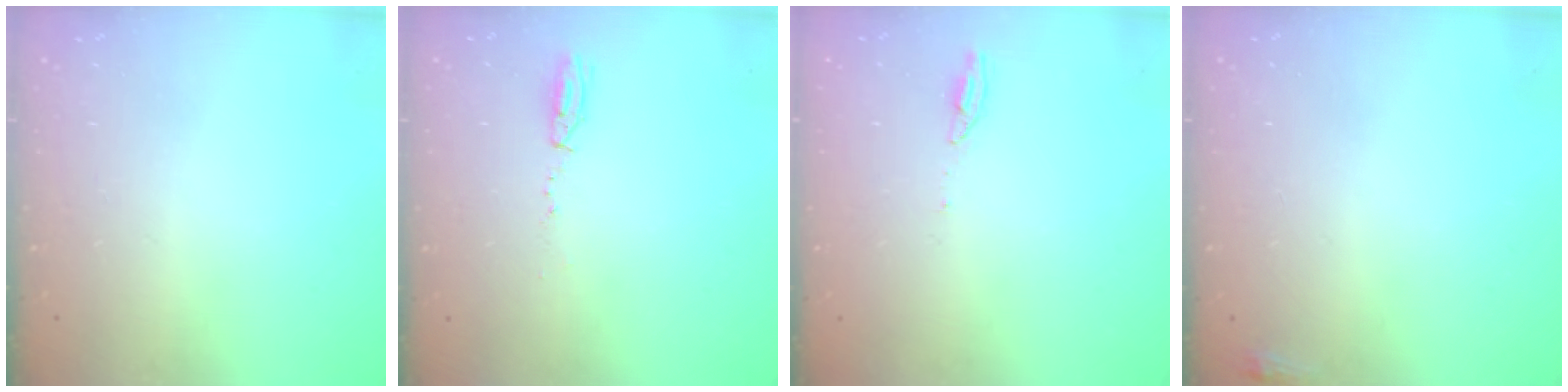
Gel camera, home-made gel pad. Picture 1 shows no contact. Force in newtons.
{"total": 3.9, "press": 3.8, "slide": 0.9}
{"total": 3.5, "press": 3.5, "slide": 0.3}
{"total": 3.2, "press": 2.9, "slide": 1.3}